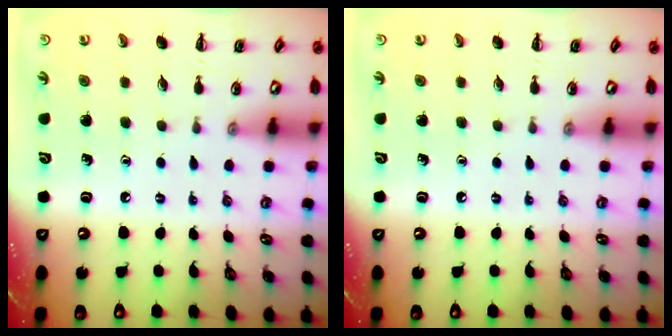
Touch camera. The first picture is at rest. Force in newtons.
{"total": 0.0}